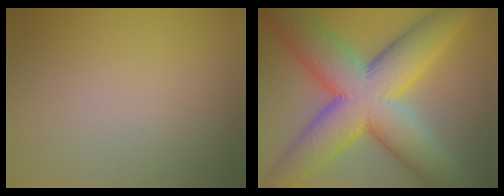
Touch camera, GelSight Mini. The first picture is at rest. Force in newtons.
{"total": 14.6, "press": 14.6, "slide": 0.3}